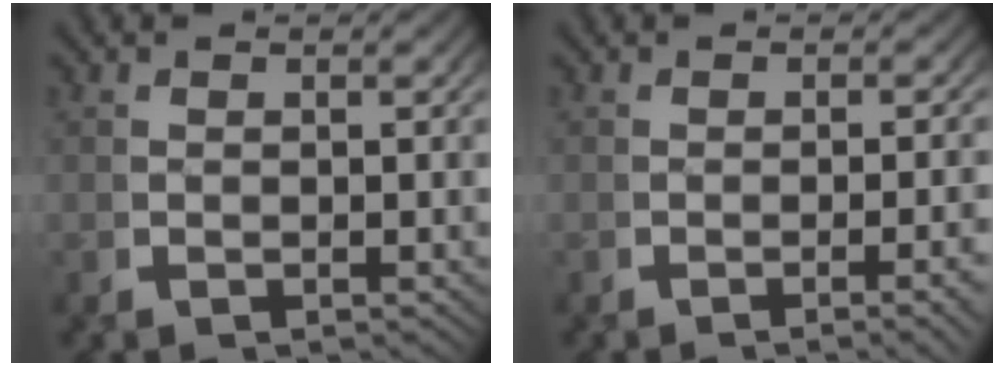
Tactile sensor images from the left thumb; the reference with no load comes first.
{"total": 2.5, "force": [-1.1, 0.1, 2.2], "torque": [-0.034, 0.005, -0.020]}